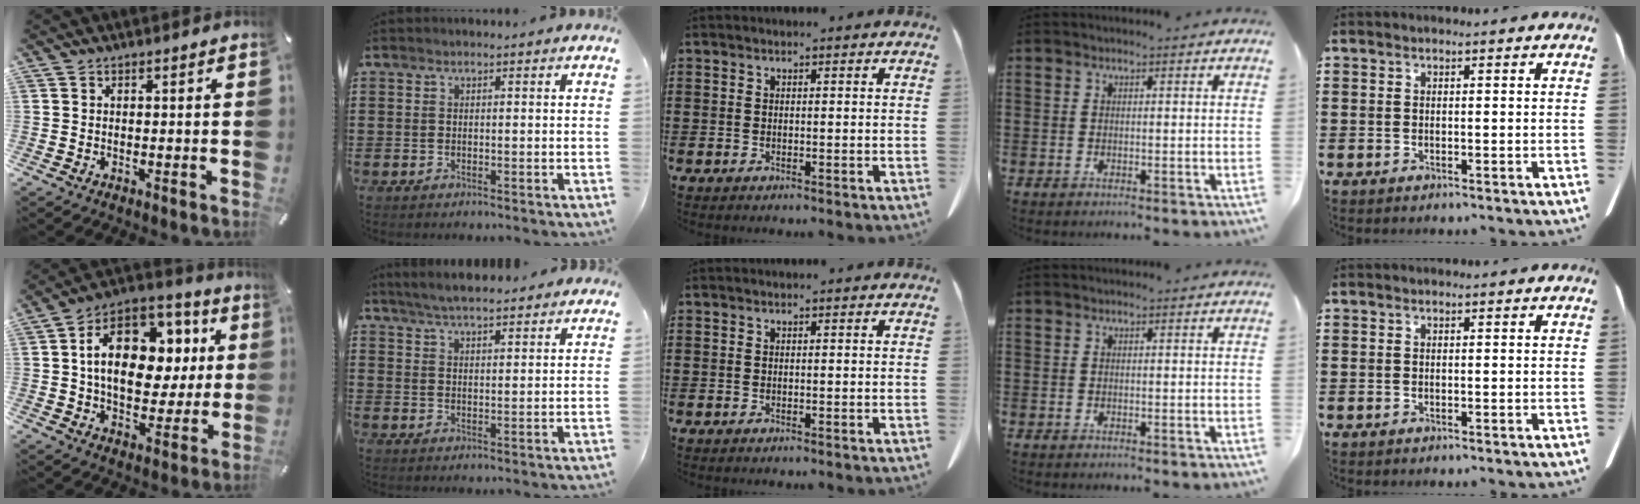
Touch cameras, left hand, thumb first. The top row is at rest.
{"thumb": {"total": 18.2, "force": [4.1, 12.8, 12.4], "torque": [-0.188, -0.010, 0.075]}, "index": {"total": 4.9, "force": [4.7, 0.3, 1.4], "torque": [-0.041, -0.011, 0.086]}}